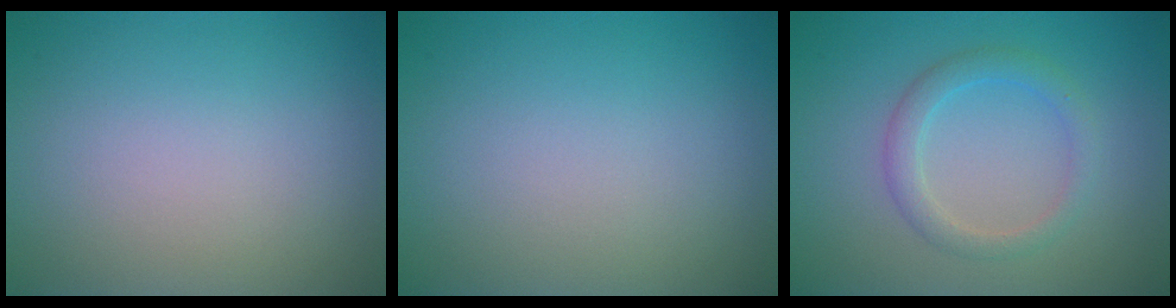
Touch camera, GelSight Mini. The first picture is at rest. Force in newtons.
{"total": 0.0}
{"total": 2.3, "press": 2.3, "slide": 0.1}